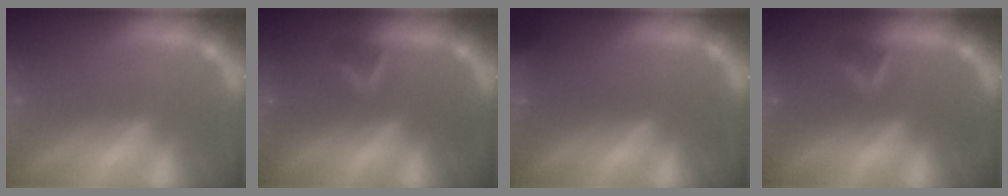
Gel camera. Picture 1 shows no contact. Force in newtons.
{"total": 2.4}
{"total": 7.4}
{"total": 2.4}